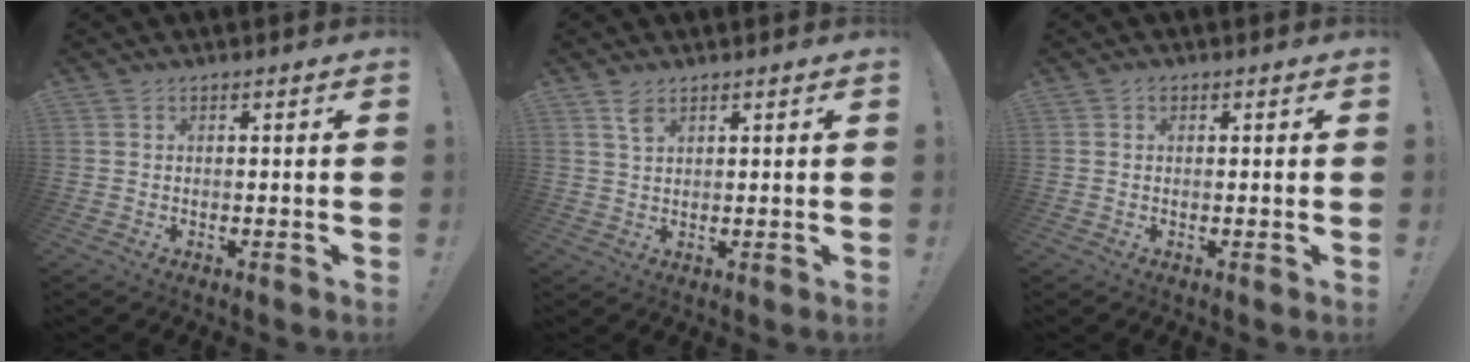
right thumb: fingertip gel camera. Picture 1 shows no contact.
{"total": 3.3, "force": [2.0, 1.4, 2.2], "torque": [-0.031, -0.010, 0.034]}
{"total": 0.8, "force": [0.4, 0.6, 0.2], "torque": [0.003, 0.002, 0.006]}